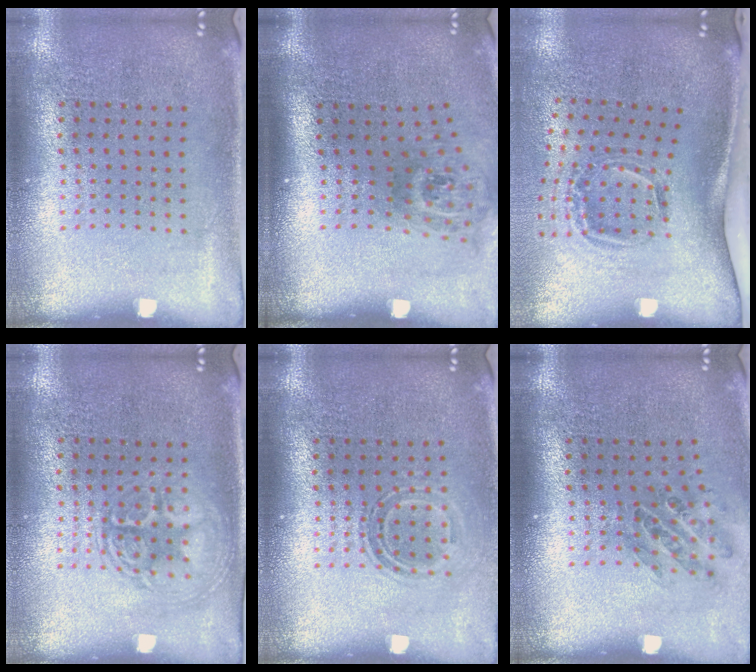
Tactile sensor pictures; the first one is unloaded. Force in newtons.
{"total": 1.9, "press": 1.3, "slide": 1.4}
{"total": 2.1, "press": 1.2, "slide": 1.6}
{"total": 2.9, "press": 2.9, "slide": 0.4}
{"total": 1.5, "press": 1.1, "slide": 1.0}
{"total": 1.0, "press": 1.0, "slide": 0.3}